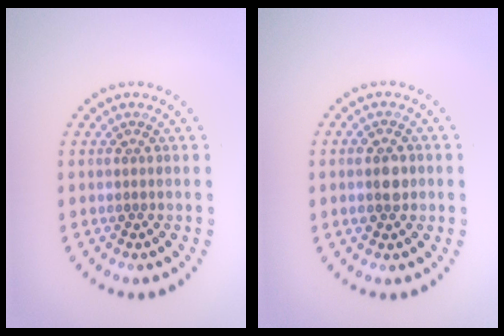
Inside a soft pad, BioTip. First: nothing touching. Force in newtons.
{"total": 2.5, "press": 2.5, "slide": 0.3}